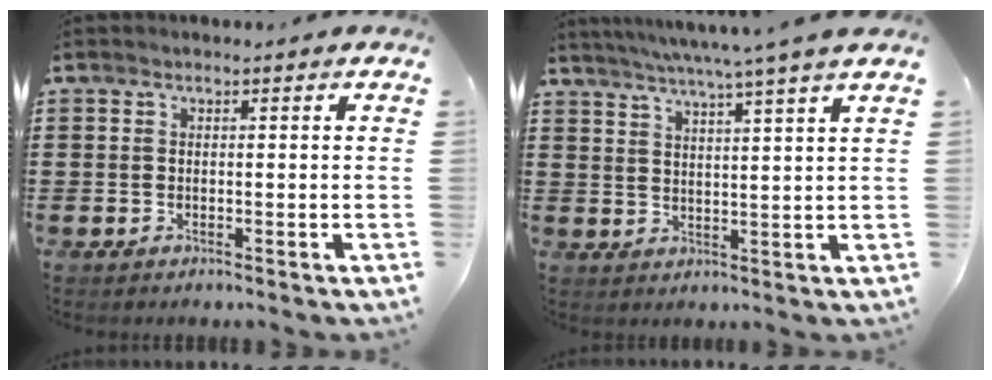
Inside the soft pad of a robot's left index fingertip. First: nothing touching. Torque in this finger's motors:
{"motor_torque": [1.28, -0.86, 0.58, 0.21]}